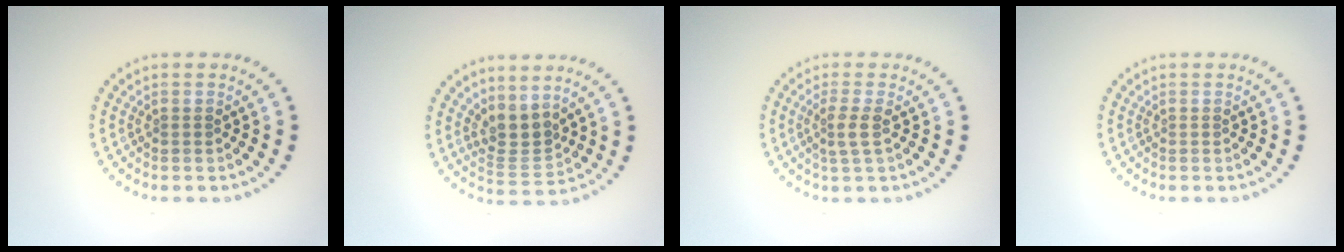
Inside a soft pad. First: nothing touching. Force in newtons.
{"total": 2.9, "press": 2.1, "slide": 2.0}
{"total": 1.9, "press": 1.5, "slide": 1.2}
{"total": 0.0}